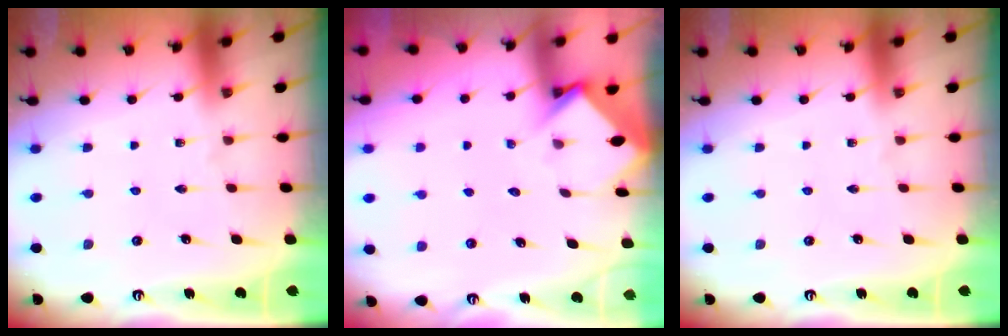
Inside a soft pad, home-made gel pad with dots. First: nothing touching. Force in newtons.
{"total": 3.4, "press": 3.4, "slide": 0.3}
{"total": 0.0}